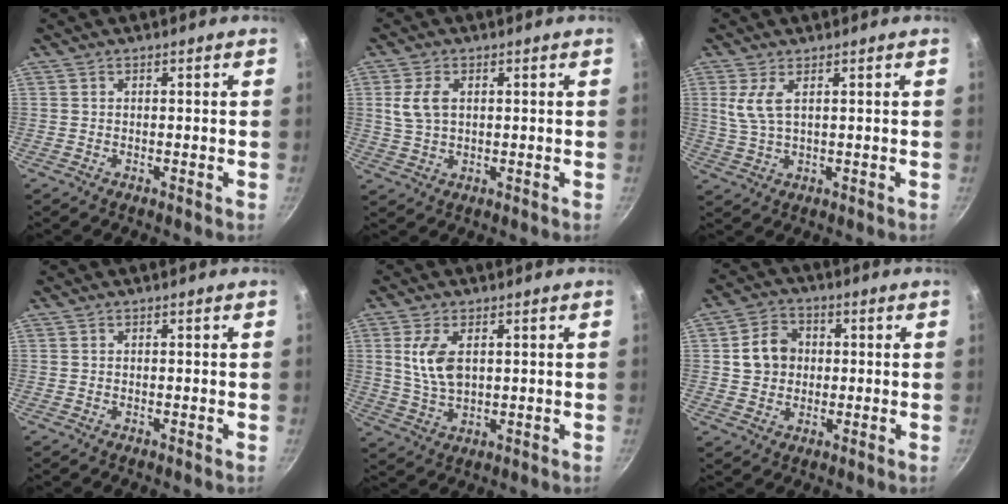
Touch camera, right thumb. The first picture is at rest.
{"total": 5.4, "force": [1.2, 3.4, 4.0], "torque": [-0.083, 0.002, 0.028]}
{"total": 4.6, "force": [1.6, 1.7, 4.0], "torque": [-0.096, -0.004, 0.042]}
{"total": 0.0}
{"total": 7.5, "force": [1.8, 4.0, 6.0], "torque": [-0.119, -0.006, 0.044]}
{"total": 8.1, "force": [0.7, 6.9, 4.2], "torque": [-0.051, 0.009, 0.008]}